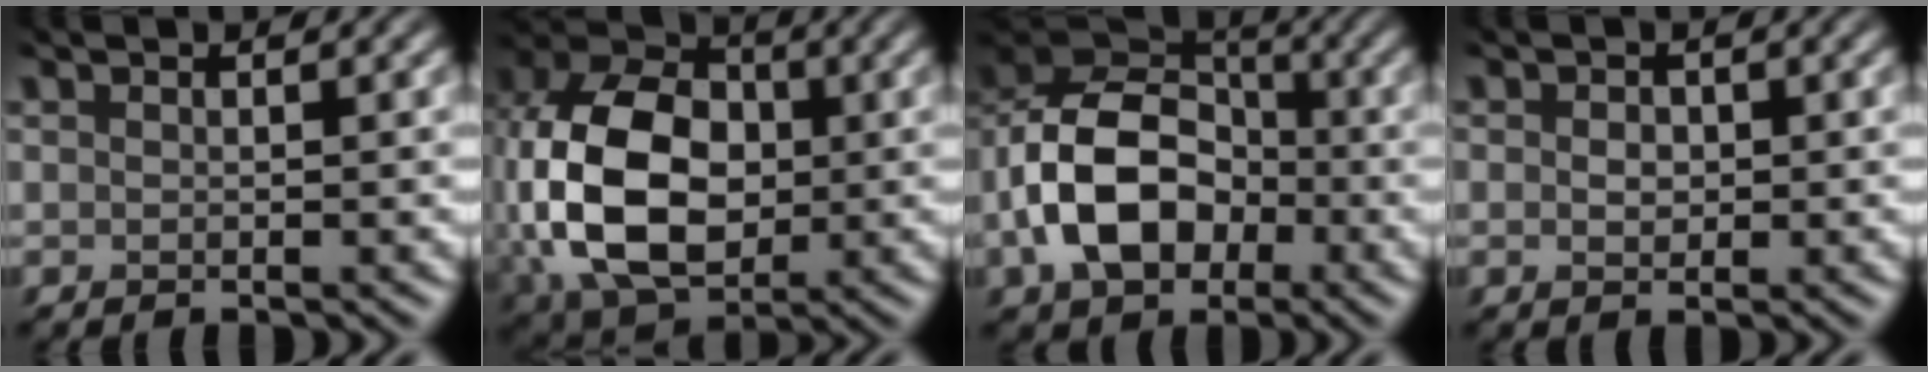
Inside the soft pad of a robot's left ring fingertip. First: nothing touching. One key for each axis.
{"total": 12.4, "fx": -1.4, "fy": 8.9, "fz": 8.5, "tx": -0.200, "ty": -0.006, "tz": -0.019}
{"total": 9.5, "fx": -3.5, "fy": 6.8, "fz": 5.7, "tx": -0.116, "ty": 0.003, "tz": -0.070}
{"total": 1.0, "fx": -0.3, "fy": 0.9, "fz": 0.4, "tx": -0.014, "ty": -0.005, "tz": 0.004}